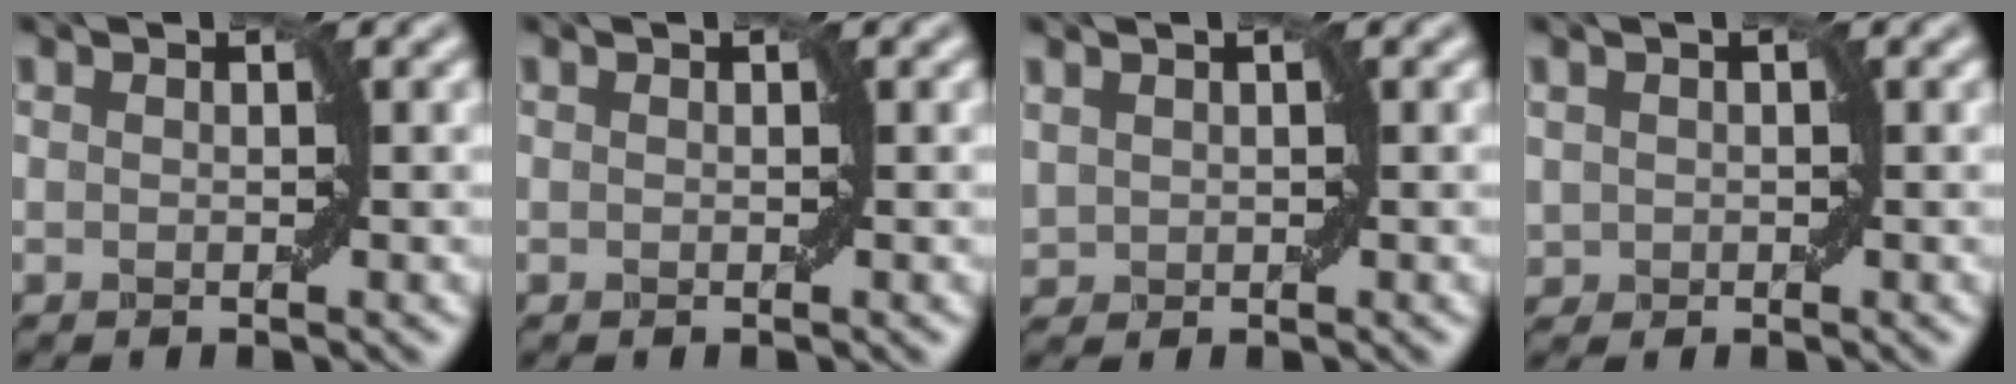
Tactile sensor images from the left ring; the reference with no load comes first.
{"total": 0.0}
{"total": 1.0, "force": [0.5, 0.7, 0.4], "torque": [-0.010, 0.004, 0.016]}
{"total": 1.1, "force": [0.1, 1.0, 0.3], "torque": [-0.007, 0.003, 0.002]}